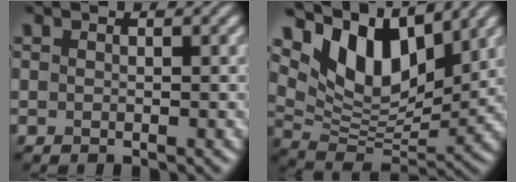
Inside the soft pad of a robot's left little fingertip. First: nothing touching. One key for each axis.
{"total": 9.6, "fx": 5.6, "fy": 4.8, "fz": 6.2, "tx": -0.117, "ty": -0.001, "tz": 0.099}